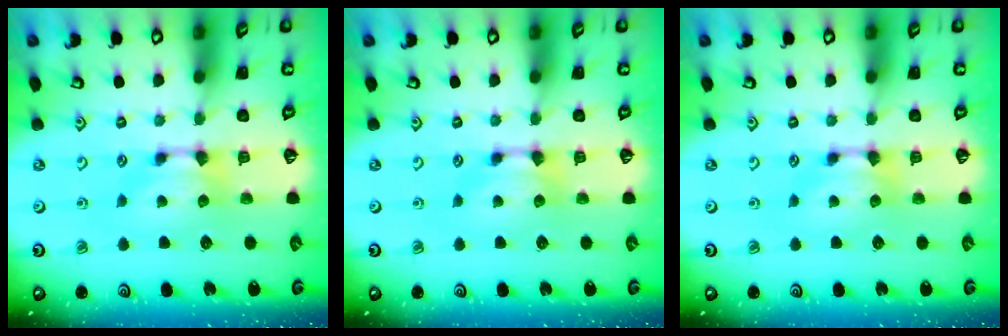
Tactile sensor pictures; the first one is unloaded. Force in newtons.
{"total": 0.0}
{"total": 0.0}